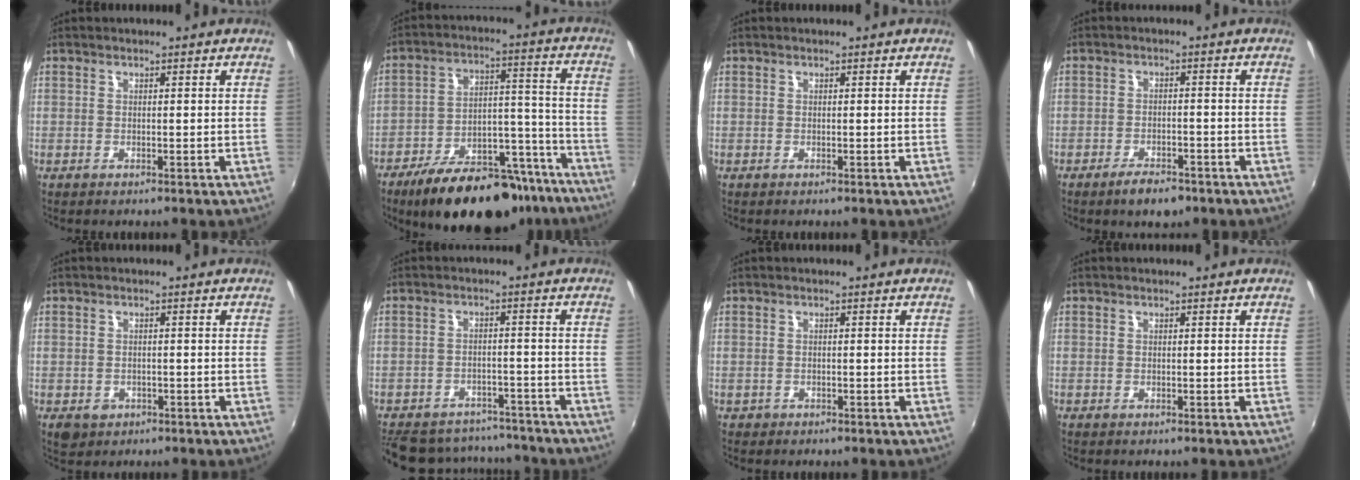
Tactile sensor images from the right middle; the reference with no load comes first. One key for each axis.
{"total": 23.7, "fx": -18.2, "fy": 9.7, "fz": 11.7, "tx": -0.191, "ty": 0.021, "tz": -0.244}
{"total": 0.0}
{"total": 5.1, "fx": -3.7, "fy": 2.2, "fz": 2.7, "tx": -0.063, "ty": -0.005, "tz": -0.060}
{"total": 3.5, "fx": -1.5, "fy": 2.9, "fz": 1.4, "tx": -0.032, "ty": -0.007, "tz": -0.016}
{"total": 19.1, "fx": -16.1, "fy": 8.1, "fz": 6.3, "tx": -0.157, "ty": 0.019, "tz": -0.213}
{"total": 1.3, "fx": -0.8, "fy": 1.0, "fz": 0.2, "tx": -0.011, "ty": -0.004, "tz": -0.011}
{"total": 0.0}